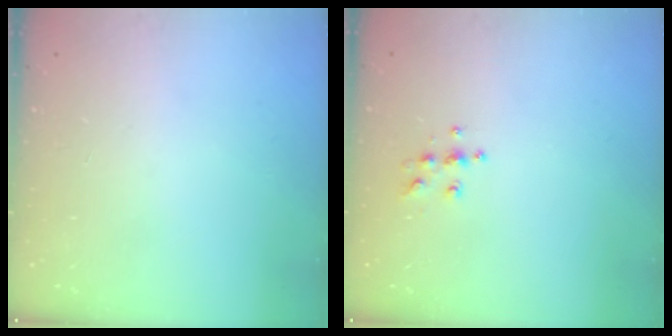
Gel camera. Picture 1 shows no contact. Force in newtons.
{"total": 6.9, "press": 6.9, "slide": 0.4}